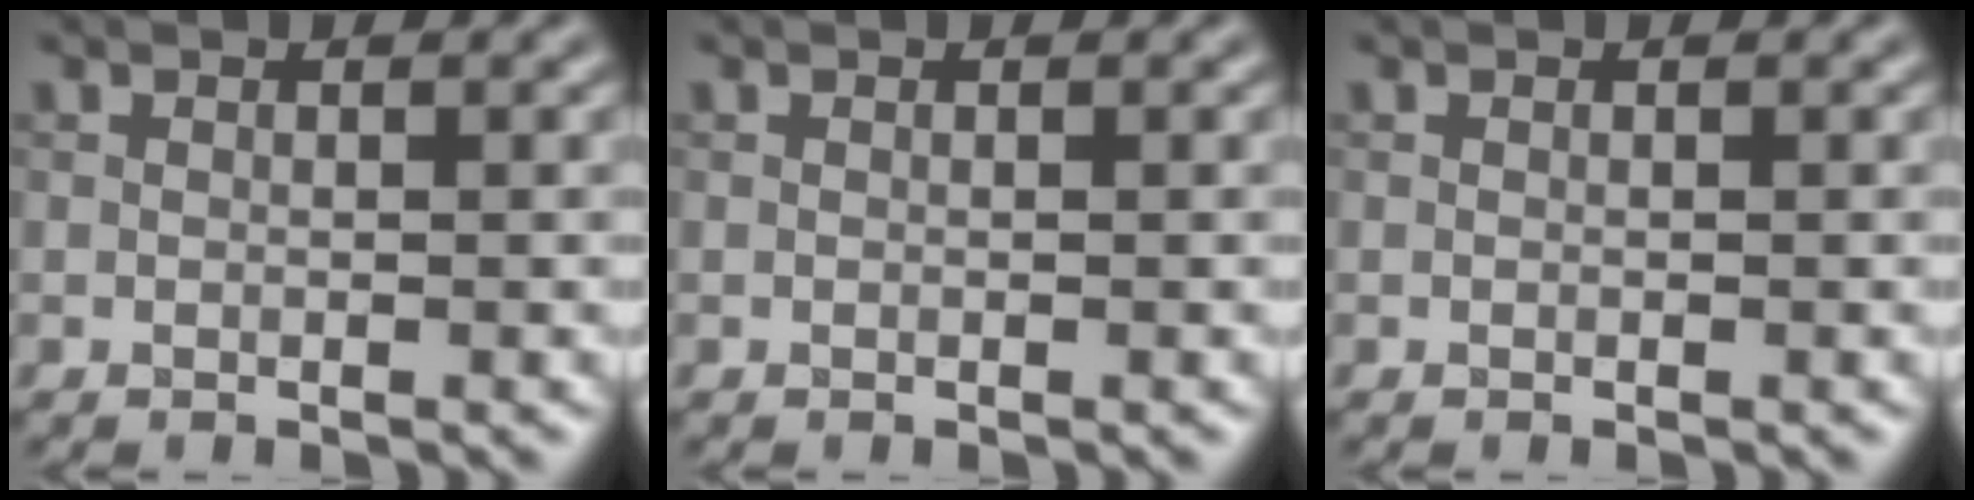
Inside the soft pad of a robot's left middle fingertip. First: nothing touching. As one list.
[{"total": 0.0}, {"total": 0.0}]